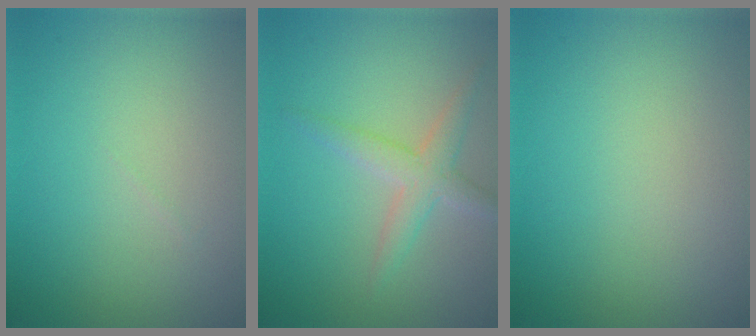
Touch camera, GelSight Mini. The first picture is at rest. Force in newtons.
{"total": 2.6, "press": 2.6, "slide": 0.1}
{"total": 0.0}